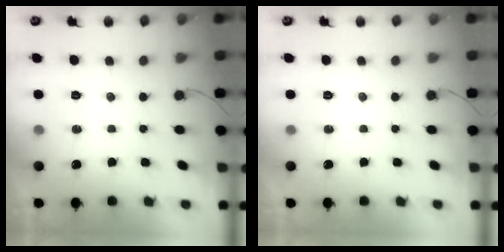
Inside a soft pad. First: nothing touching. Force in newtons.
{"total": 0.0}